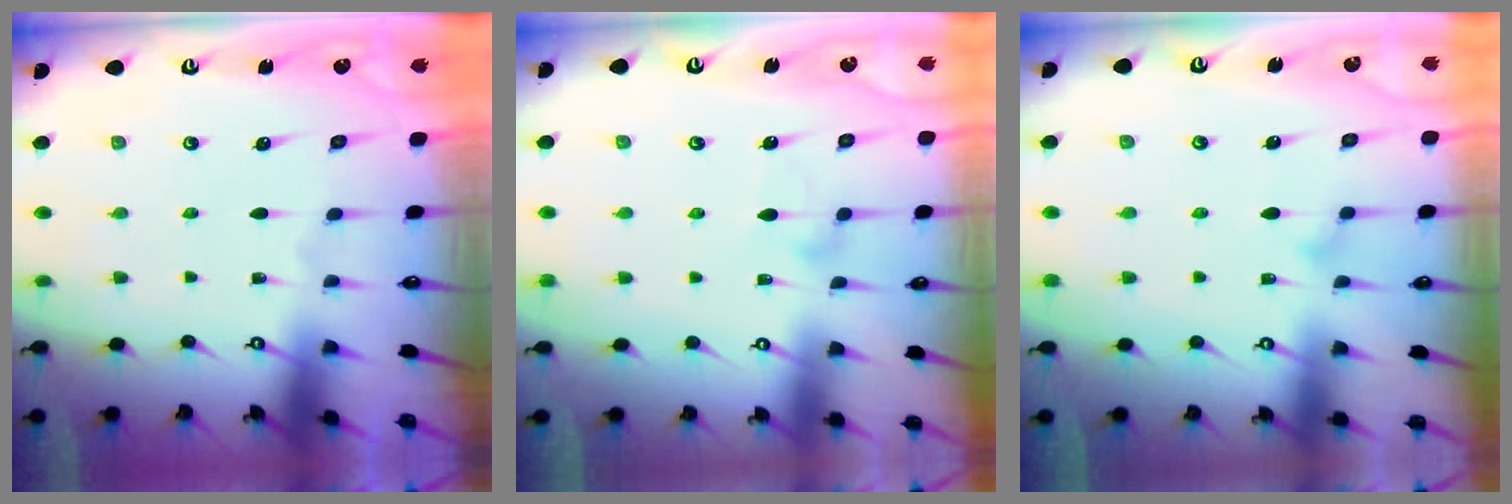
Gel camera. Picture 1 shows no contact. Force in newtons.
{"total": 6.6, "press": 6.6, "slide": 0.3}
{"total": 9.0, "press": 9.0, "slide": 0.5}